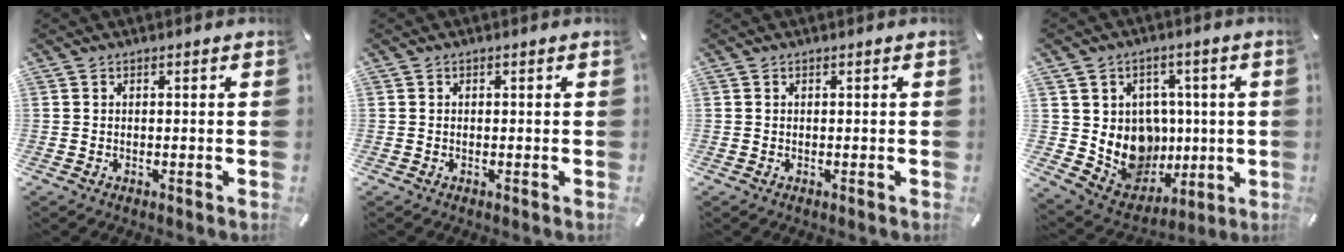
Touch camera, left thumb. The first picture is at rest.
{"total": 0.0}
{"total": 0.0}
{"total": 12.5, "force": [1.0, 11.9, 3.9], "torque": [-0.069, -0.026, 0.048]}